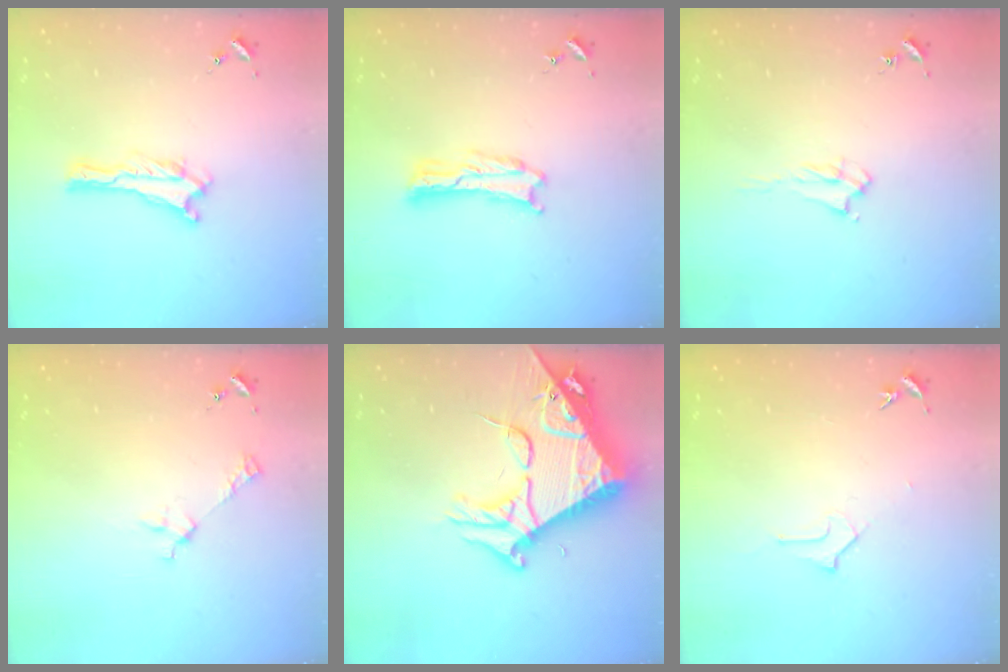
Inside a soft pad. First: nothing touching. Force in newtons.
{"total": 1.0, "press": 1.0, "slide": 0.2}
{"total": 2.2, "press": 2.2, "slide": 0.4}
{"total": 2.9, "press": 2.9, "slide": 0.2}
{"total": 12.0, "press": 11.9, "slide": 1.3}
{"total": 1.6, "press": 1.6, "slide": 0.1}